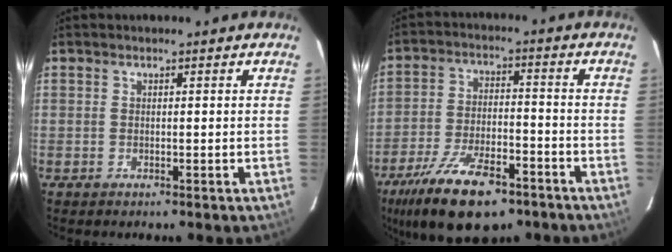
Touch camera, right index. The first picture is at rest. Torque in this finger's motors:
{"motor_torque": [1.08, -1.06, 0.97, 0.13]}